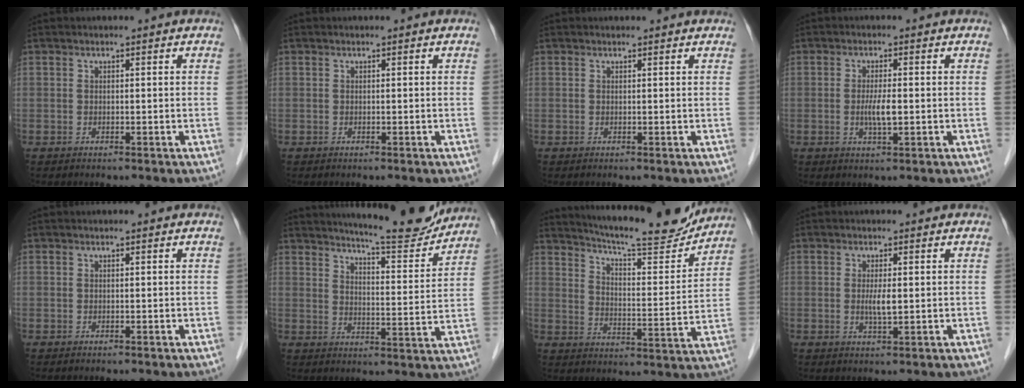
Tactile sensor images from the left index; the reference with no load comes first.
{"total": 0.0}
{"total": 1.9, "force": [1.8, 0.3, 0.4], "torque": [-0.014, 0.010, 0.017]}
{"total": 3.5, "force": [-0.5, 0.6, 3.3], "torque": [-0.070, -0.003, -0.009]}
{"total": 0.0}
{"total": 13.8, "force": [13.0, 0.8, 4.5], "torque": [-0.067, -0.025, 0.172]}
{"total": 17.9, "force": [16.7, 1.3, 6.3], "torque": [-0.105, -0.036, 0.230]}
{"total": 2.4, "force": [0.1, 0.3, 2.4], "torque": [-0.051, -0.005, 0.003]}